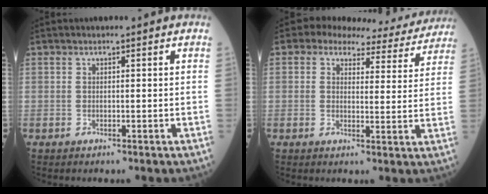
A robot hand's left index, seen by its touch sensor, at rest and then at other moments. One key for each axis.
{"total": 11.7, "fx": 10.2, "fy": 4.6, "fz": 3.2, "tx": -0.019, "ty": 0.006, "tz": 0.098}